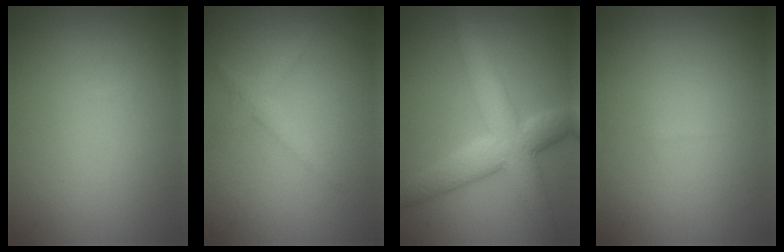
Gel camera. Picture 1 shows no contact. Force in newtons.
{"total": 1.9, "press": 1.9, "slide": 0.0}
{"total": 7.0, "press": 7.0, "slide": 0.2}
{"total": 0.0}